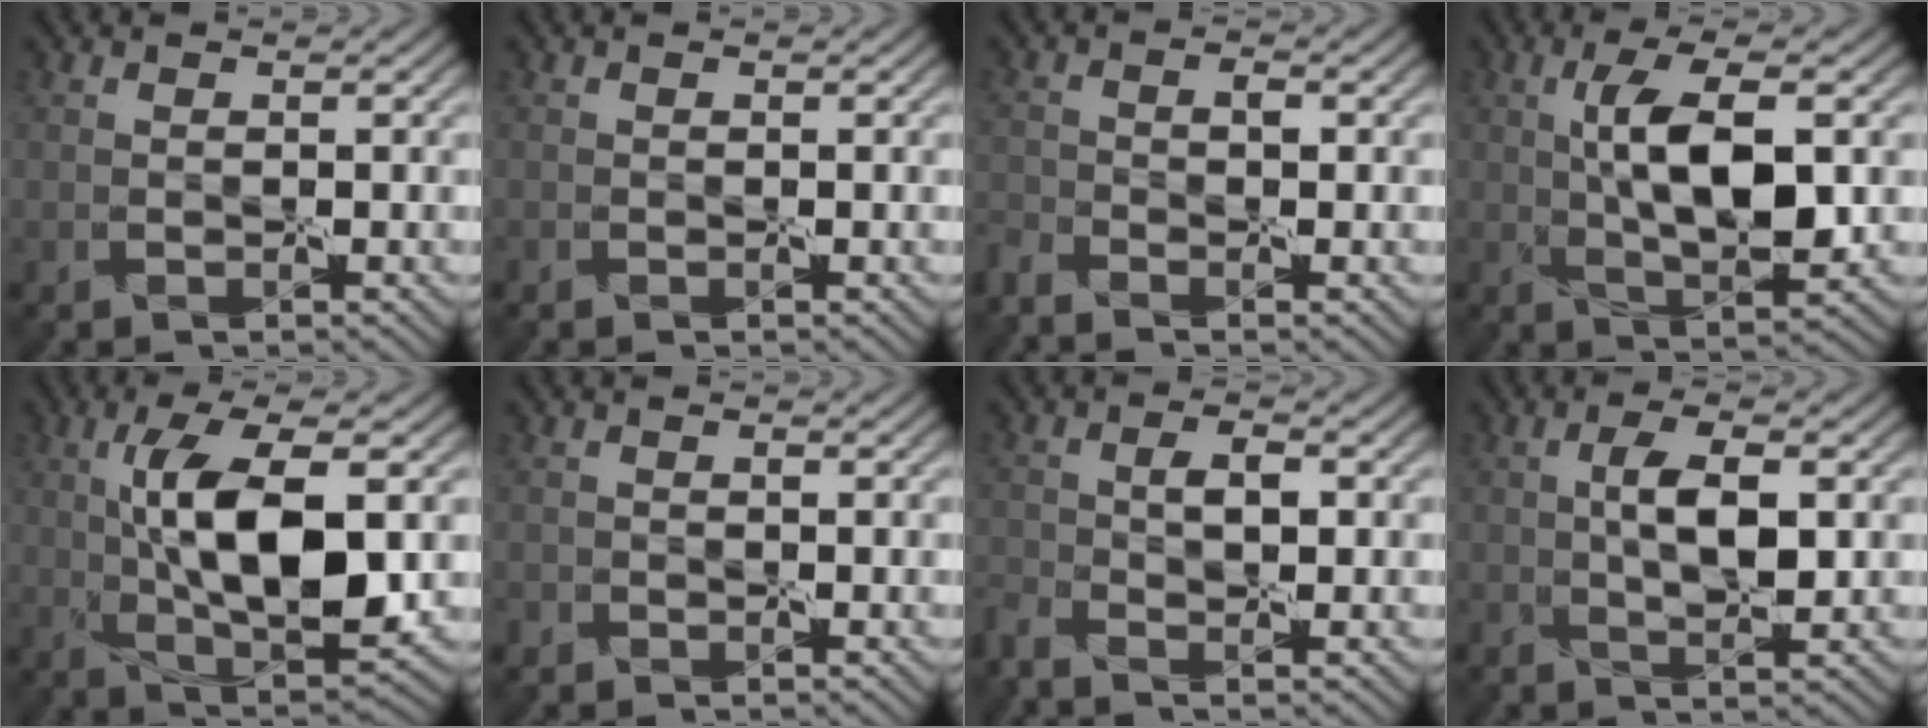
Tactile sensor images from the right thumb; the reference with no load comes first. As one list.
[{"total": 0.0}, {"total": 3.3, "force": [-2.9, 0.7, 1.5], "torque": [-0.021, -0.006, -0.063]}, {"total": 7.1, "force": [1.6, 2.3, 6.6], "torque": [-0.108, 0.008, 0.027]}, {"total": 9.8, "force": [1.7, 3.5, 9.0], "torque": [-0.155, 0.005, 0.031]}, {"total": 0.9, "force": [-0.7, 0.6, 0.0], "torque": [0.001, -0.004, -0.015]}, {"total": 4.2, "force": [-2.5, 1.4, 3.0], "torque": [-0.058, -0.007, -0.051]}, {"total": 3.4, "force": [0.8, 1.2, 3.1], "torque": [-0.059, 0.001, 0.016]}]